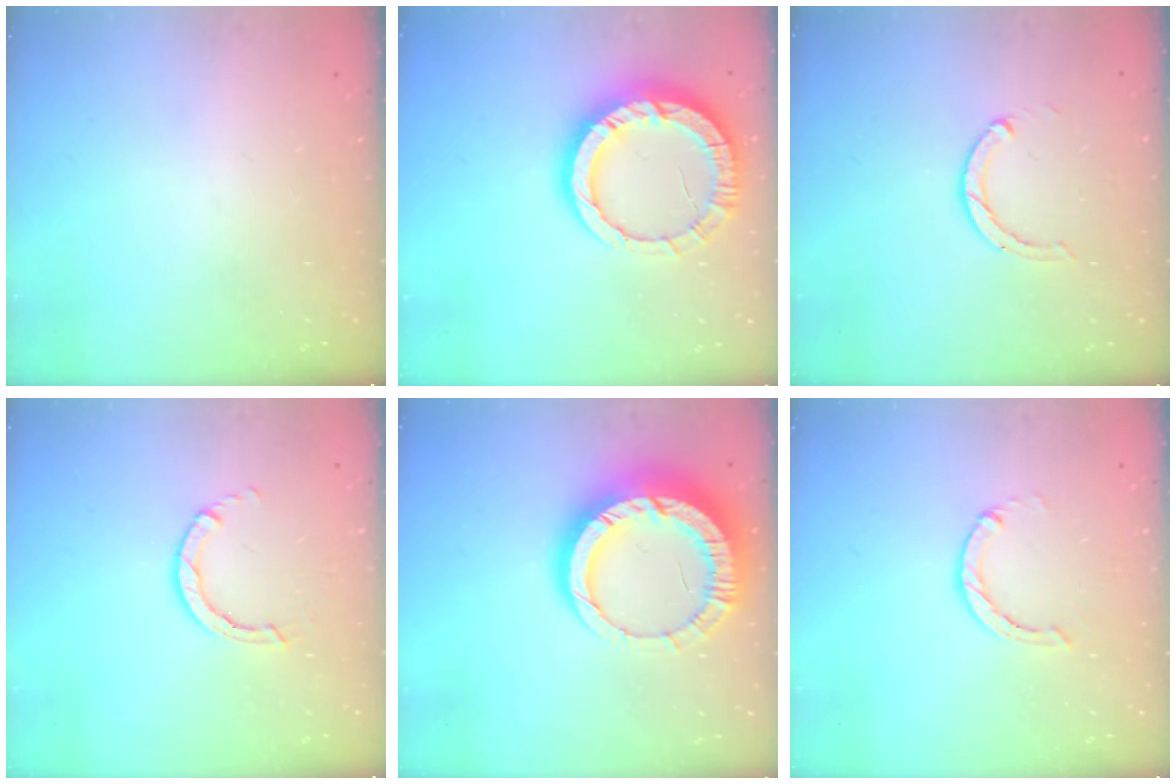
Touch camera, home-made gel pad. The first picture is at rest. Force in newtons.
{"total": 14.6, "press": 14.5, "slide": 1.4}
{"total": 2.2, "press": 2.2, "slide": 0.3}
{"total": 2.8, "press": 2.8, "slide": 0.3}
{"total": 17.1, "press": 17.0, "slide": 1.9}
{"total": 0.0}